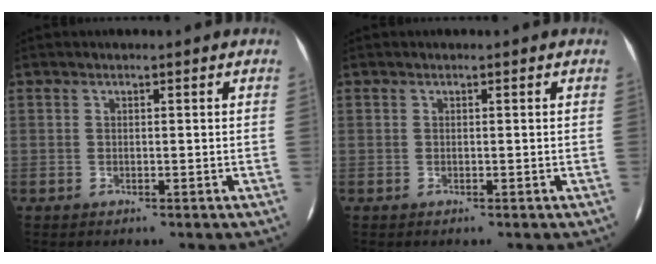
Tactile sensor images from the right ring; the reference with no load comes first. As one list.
[{"total": 0.0}]